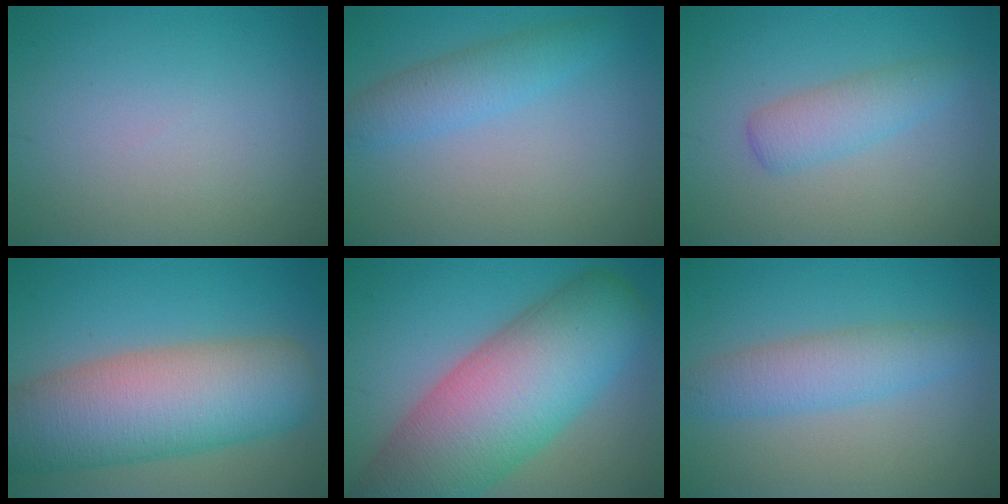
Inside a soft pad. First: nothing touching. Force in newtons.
{"total": 3.0, "press": 3.0, "slide": 0.1}
{"total": 2.8, "press": 2.8, "slide": 0.0}
{"total": 12.0, "press": 12.0, "slide": 0.6}
{"total": 13.9, "press": 13.9, "slide": 0.7}
{"total": 3.9, "press": 3.9, "slide": 0.0}